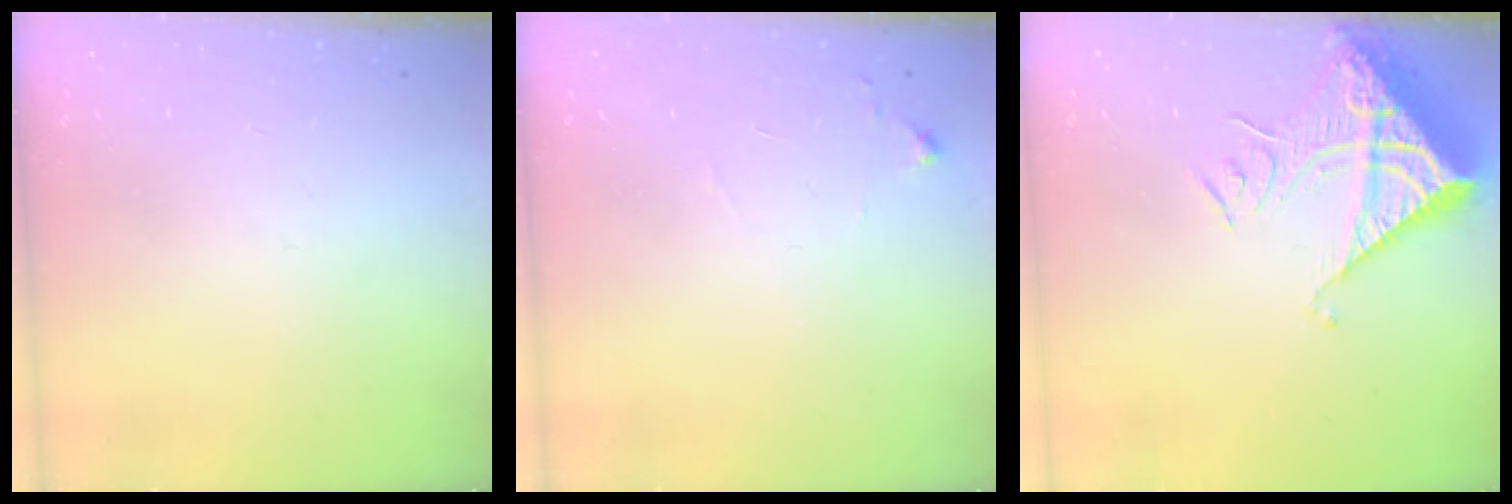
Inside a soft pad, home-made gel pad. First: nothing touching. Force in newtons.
{"total": 6.7, "press": 6.7, "slide": 0.9}
{"total": 13.1, "press": 13.0, "slide": 1.7}